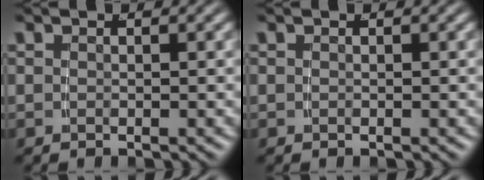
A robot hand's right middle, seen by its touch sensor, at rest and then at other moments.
{"total": 0.0}